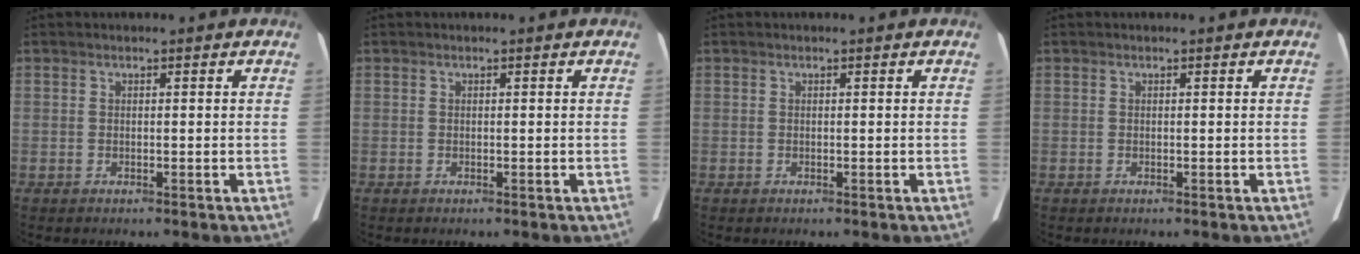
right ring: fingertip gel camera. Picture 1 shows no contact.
{"total": 0.0}
{"total": 0.0}
{"total": 0.0}